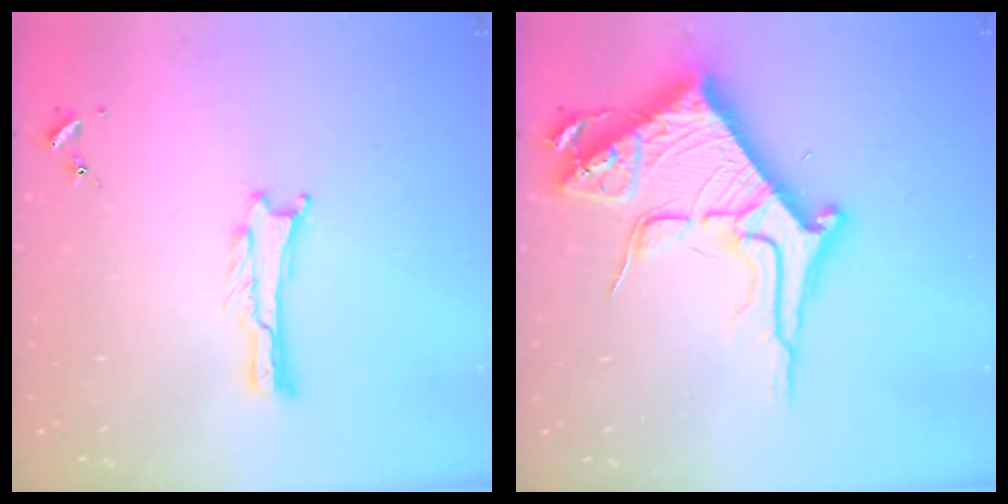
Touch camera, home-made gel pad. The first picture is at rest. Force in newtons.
{"total": 13.9, "press": 13.9, "slide": 1.5}